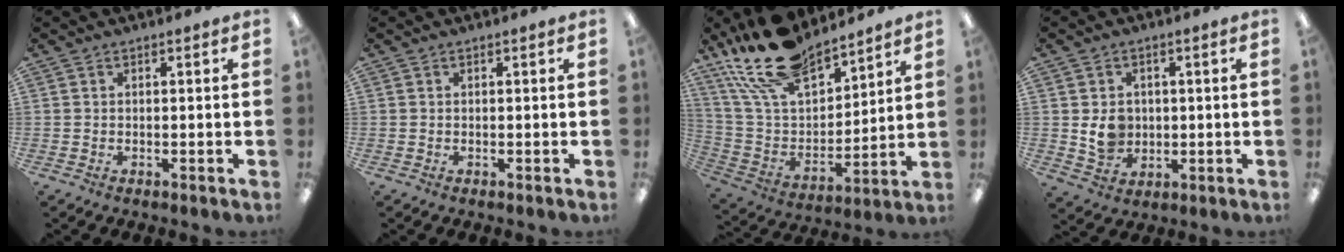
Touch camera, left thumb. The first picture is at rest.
{"total": 0.0}
{"total": 21.4, "force": [16.6, 9.3, 9.7], "torque": [-0.202, -0.087, 0.305]}
{"total": 6.8, "force": [0.6, 5.9, 3.4], "torque": [-0.061, 0.001, 0.012]}